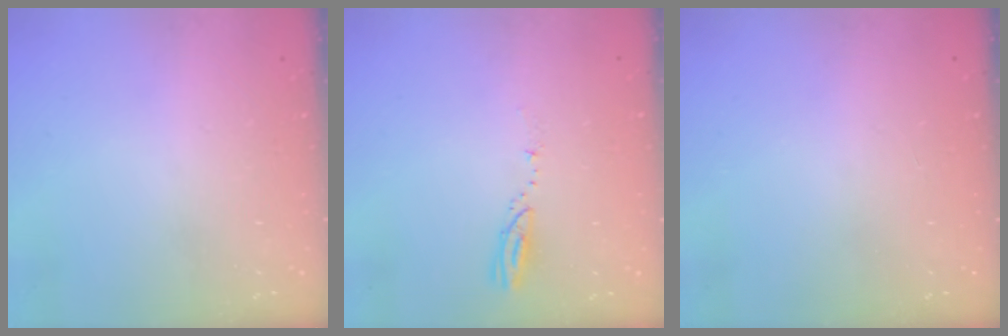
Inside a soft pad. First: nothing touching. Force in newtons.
{"total": 3.1, "press": 3.1, "slide": 0.3}
{"total": 0.0}